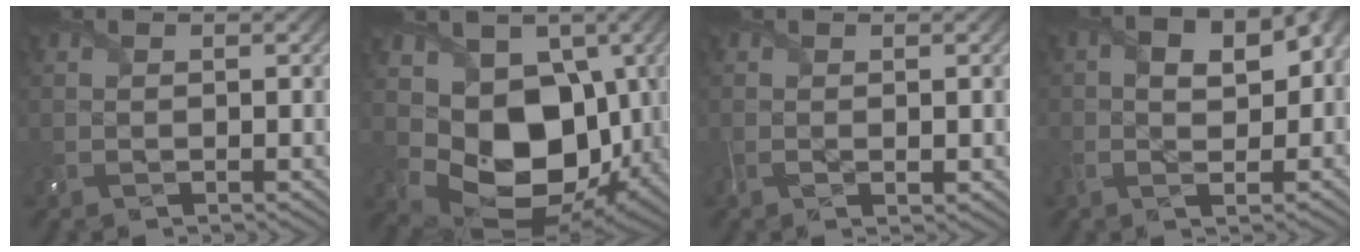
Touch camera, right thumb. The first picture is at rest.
{"total": 12.9, "force": [1.1, 10.0, 8.1], "torque": [-0.145, -0.033, 0.018]}
{"total": 1.9, "force": [-0.2, 1.0, 1.6], "torque": [-0.035, -0.007, -0.004]}
{"total": 9.6, "force": [1.4, 5.1, 8.1], "torque": [-0.113, 0.017, 0.022]}